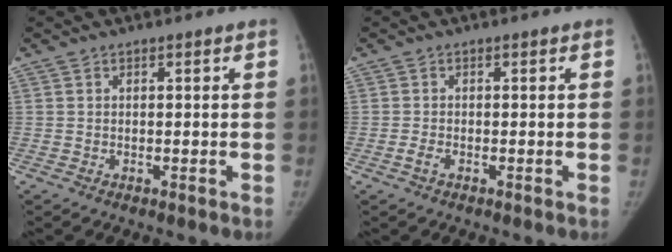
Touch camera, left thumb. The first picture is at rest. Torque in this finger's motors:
{"motor_torque": [-0.27, 0.10, 0.40, -0.21, -0.04]}